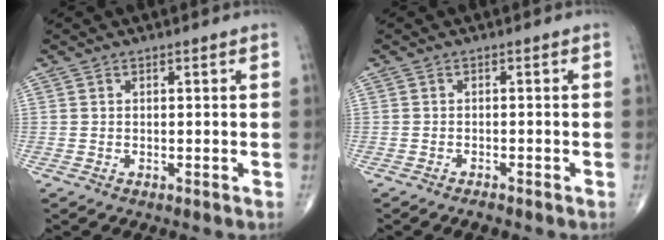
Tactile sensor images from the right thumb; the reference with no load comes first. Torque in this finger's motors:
{"motor_torque": [1.21, 0.73, 0.02, -0.36, 0.03]}